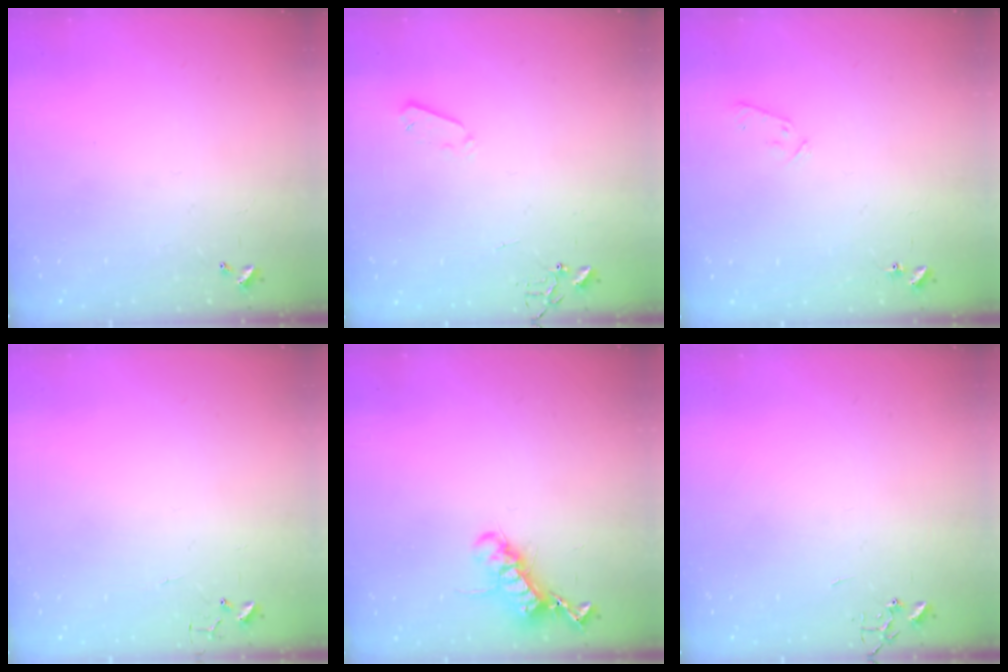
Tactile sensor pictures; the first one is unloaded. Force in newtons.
{"total": 4.1, "press": 4.0, "slide": 0.8}
{"total": 6.7, "press": 6.7, "slide": 1.0}
{"total": 4.2, "press": 4.1, "slide": 0.3}
{"total": 12.8, "press": 12.8, "slide": 0.8}
{"total": 0.0}